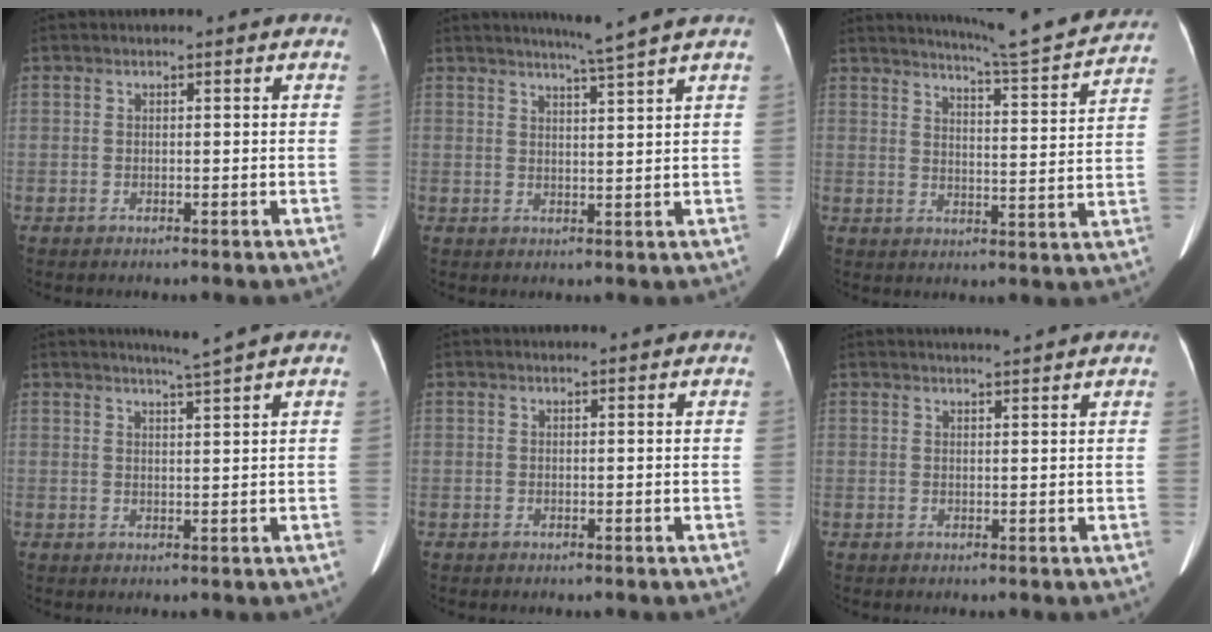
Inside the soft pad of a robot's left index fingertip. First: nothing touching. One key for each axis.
{"total": 4.5, "fx": 3.8, "fy": -1.7, "fz": 1.9, "tx": -0.031, "ty": -0.011, "tz": 0.060}
{"total": 14.6, "fx": 13.8, "fy": -0.6, "fz": 4.7, "tx": -0.079, "ty": -0.032, "tz": 0.176}
{"total": 3.0, "fx": 2.5, "fy": -1.4, "fz": 1.0, "tx": -0.016, "ty": -0.012, "tz": 0.045}
{"total": 1.3, "fx": 1.3, "fy": 0.0, "fz": 0.3, "tx": -0.008, "ty": 0.011, "tz": 0.018}
{"total": 3.9, "fx": 3.6, "fy": -0.6, "fz": 1.3, "tx": -0.017, "ty": 0.011, "tz": 0.048}